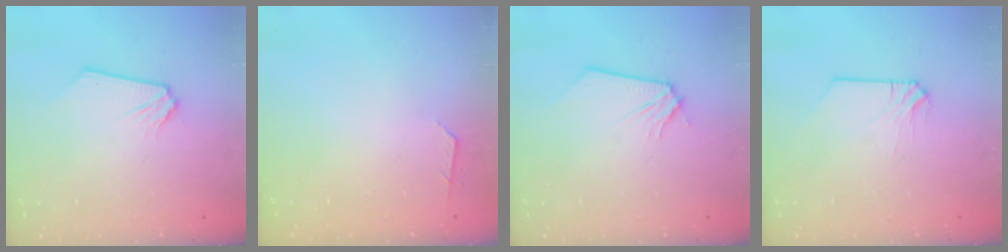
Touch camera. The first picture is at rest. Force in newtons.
{"total": 1.7, "press": 1.7, "slide": 0.2}
{"total": 0.0}
{"total": 0.0}